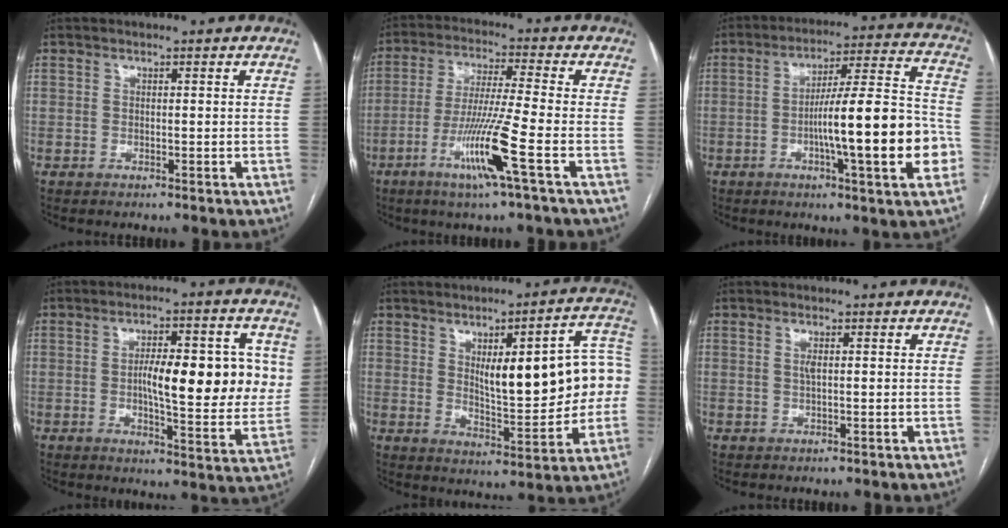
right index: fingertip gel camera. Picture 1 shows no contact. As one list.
[{"total": 10.8, "force": [-4.5, -1.5, 9.7], "torque": [-0.188, -0.022, -0.091]}, {"total": 17.5, "force": [-4.2, 1.0, 16.9], "torque": [-0.252, 0.013, -0.063]}, {"total": 14.4, "force": [1.6, 4.1, 13.8], "torque": [-0.187, 0.016, 0.024]}, {"total": 17.1, "force": [1.8, 4.6, 16.3], "torque": [-0.218, 0.029, 0.036]}, {"total": 1.3, "force": [0.4, 0.2, 1.3], "torque": [-0.030, 0.000, 0.007]}]